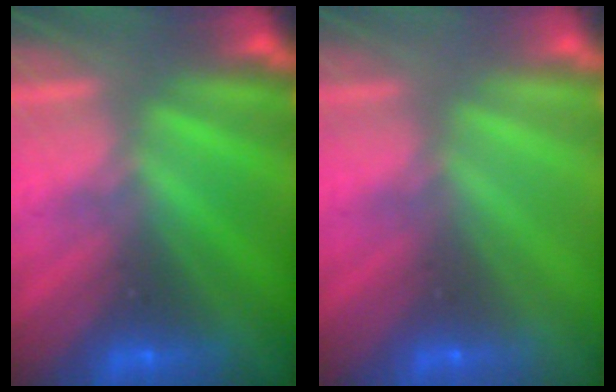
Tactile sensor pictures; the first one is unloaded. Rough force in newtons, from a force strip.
{"total": 2.9}